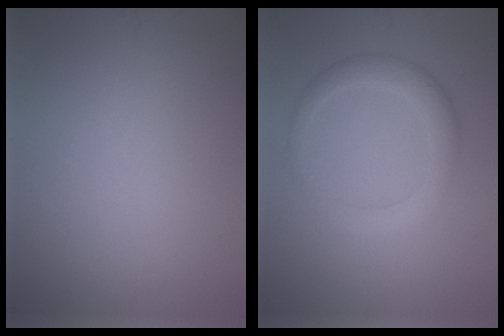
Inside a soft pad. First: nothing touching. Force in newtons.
{"total": 3.0, "press": 3.0, "slide": 0.1}